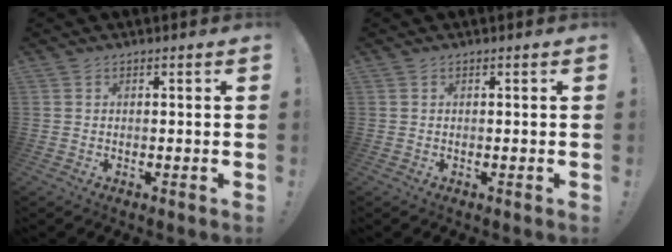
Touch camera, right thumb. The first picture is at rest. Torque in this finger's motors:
{"motor_torque": [0.01, -0.03, -0.06, 0.07, 0.00]}